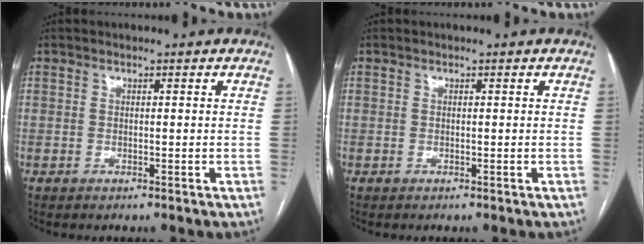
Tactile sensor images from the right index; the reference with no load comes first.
{"total": 0.0}